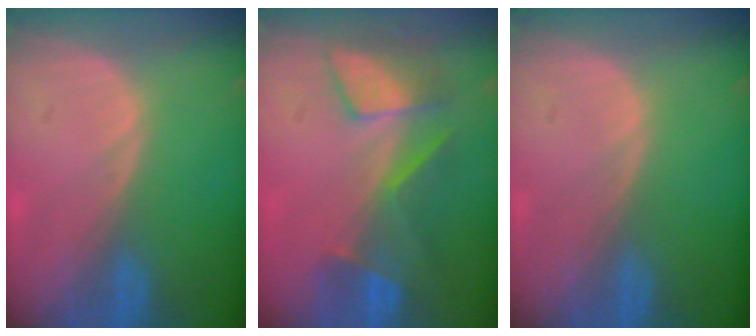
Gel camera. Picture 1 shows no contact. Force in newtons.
{"total": 8.6, "press": 7.3, "slide": 4.5}
{"total": 0.0}